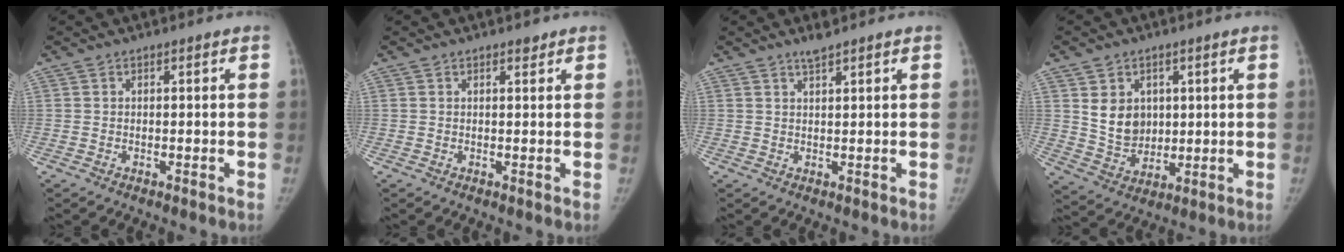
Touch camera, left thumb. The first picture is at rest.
{"total": 0.9, "force": [0.8, 0.4, 0.3], "torque": [0.001, -0.005, 0.010]}
{"total": 2.1, "force": [1.8, 0.3, 1.1], "torque": [-0.014, -0.007, 0.033]}
{"total": 8.2, "force": [2.4, 6.7, 4.2], "torque": [-0.038, -0.020, 0.059]}